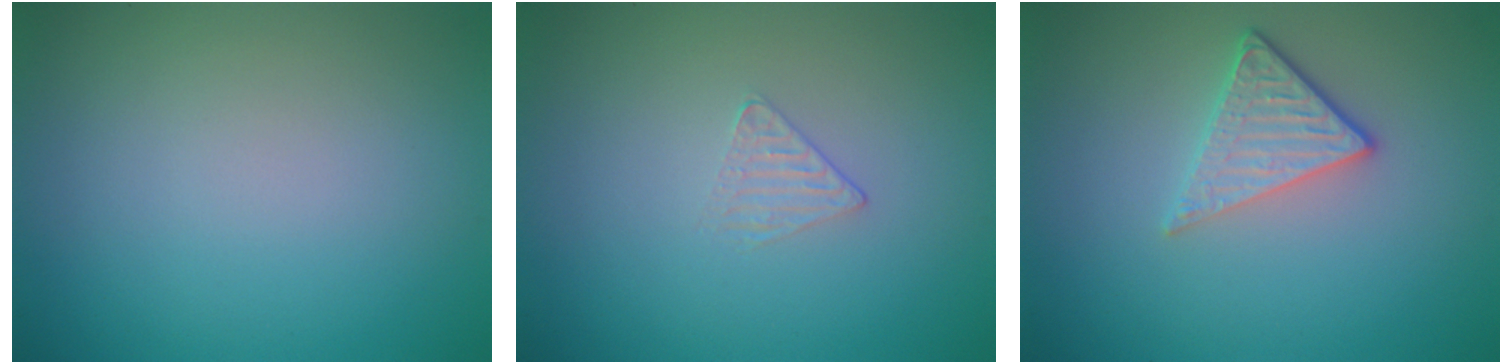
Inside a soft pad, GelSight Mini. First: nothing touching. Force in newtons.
{"total": 1.0, "press": 0.3, "slide": 0.9}
{"total": 3.1, "press": 2.5, "slide": 1.9}